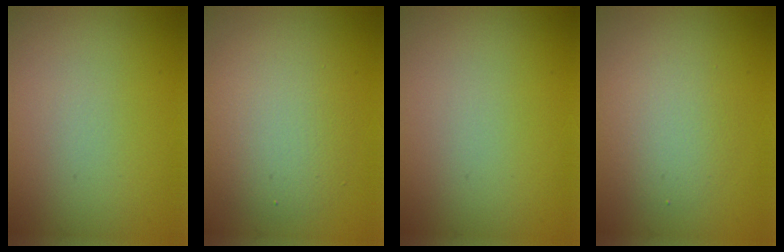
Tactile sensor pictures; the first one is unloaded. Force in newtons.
{"total": 4.8, "press": 4.8, "slide": 0.2}
{"total": 0.0}
{"total": 2.9, "press": 2.9, "slide": 0.2}